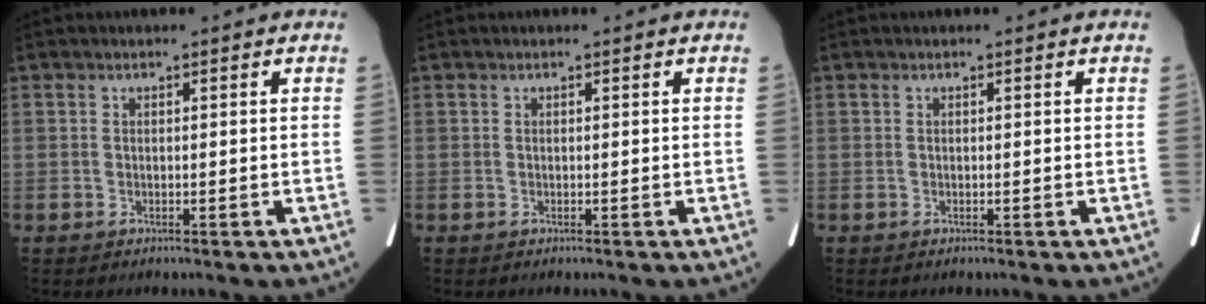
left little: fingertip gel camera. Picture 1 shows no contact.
{"total": 0.0}
{"total": 0.0}